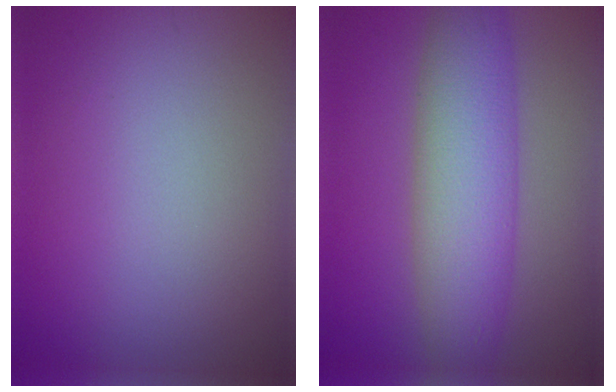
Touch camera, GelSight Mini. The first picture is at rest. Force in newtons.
{"total": 8.0, "press": 8.0, "slide": 0.3}